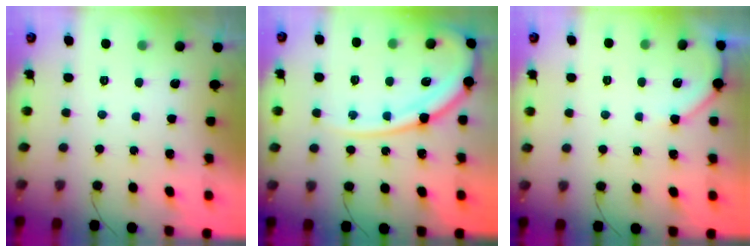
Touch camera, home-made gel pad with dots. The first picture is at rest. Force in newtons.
{"total": 14.5, "press": 14.4, "slide": 1.8}
{"total": 5.9, "press": 5.9, "slide": 0.7}